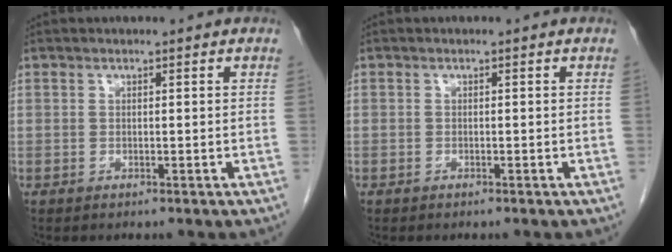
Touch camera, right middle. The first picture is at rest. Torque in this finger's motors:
{"motor_torque": [0.80, -1.13, -0.03, -0.14]}